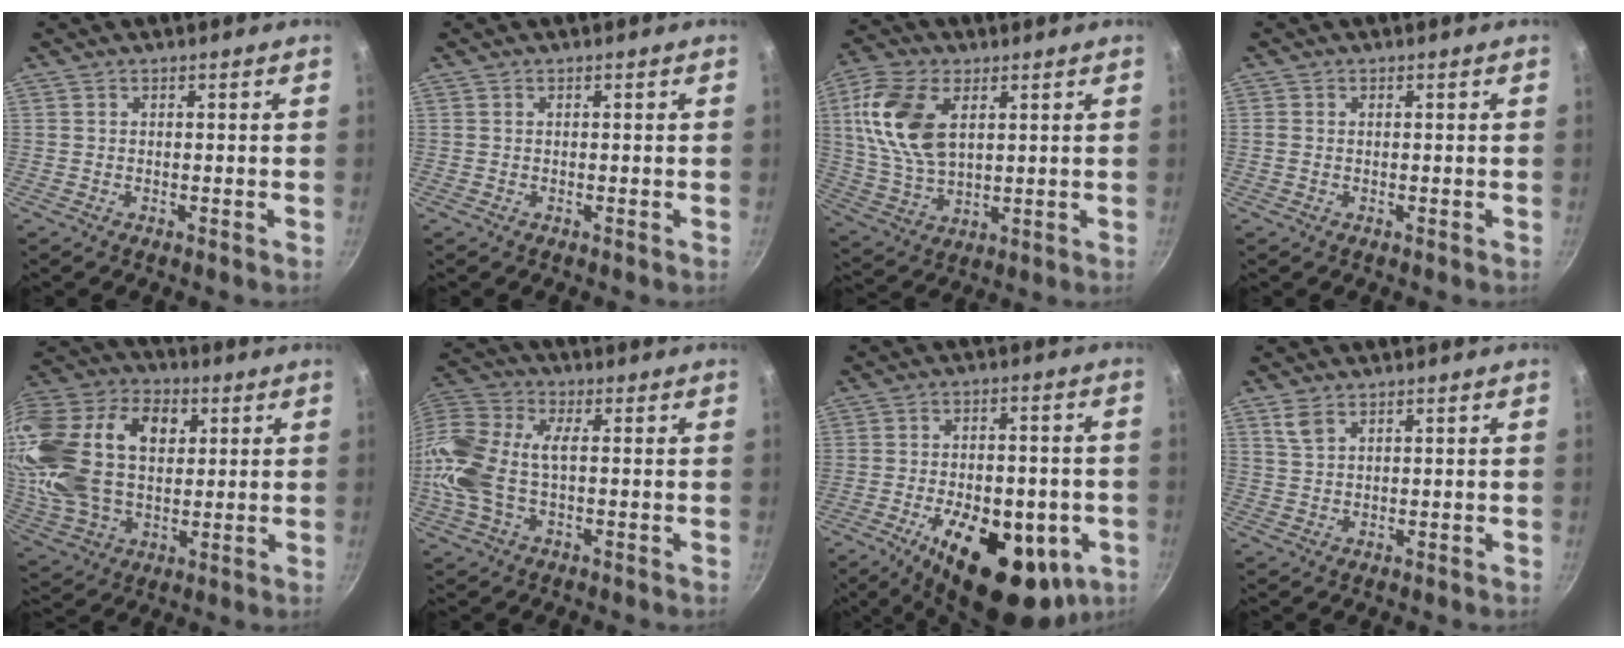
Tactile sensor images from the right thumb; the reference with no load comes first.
{"total": 0.0}
{"total": 15.1, "force": [4.3, 8.8, 11.4], "torque": [-0.216, -0.009, 0.085]}
{"total": 1.0, "force": [-0.1, 0.8, 0.5], "torque": [-0.010, 0.003, -0.003]}
{"total": 28.2, "force": [6.1, 18.5, 20.4], "torque": [-0.405, 0.012, 0.104]}
{"total": 15.5, "force": [-0.4, 8.6, 13.0], "torque": [-0.277, 0.023, -0.028]}
{"total": 22.7, "force": [-8.0, 11.3, 18.0], "torque": [-0.244, 0.010, -0.104]}
{"total": 3.0, "force": [1.8, 1.6, 1.8], "torque": [-0.031, -0.006, 0.038]}